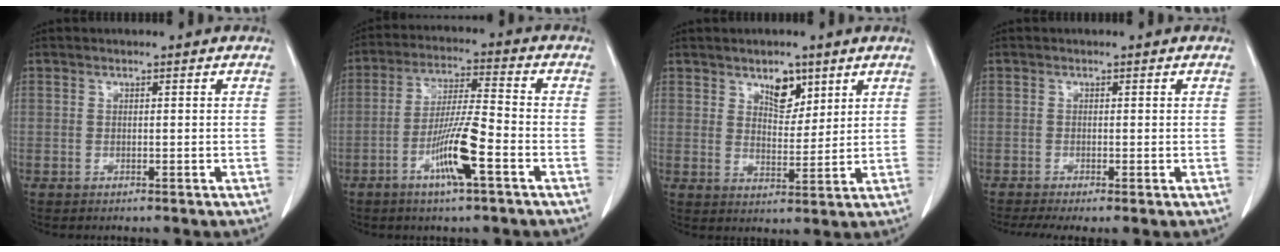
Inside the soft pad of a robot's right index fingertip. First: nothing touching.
{"total": 9.6, "force": [-4.1, 0.4, 8.7], "torque": [-0.166, -0.005, -0.078]}
{"total": 5.0, "force": [3.2, 2.6, 2.9], "torque": [-0.042, -0.004, 0.055]}
{"total": 3.7, "force": [-2.4, 0.6, 2.7], "torque": [-0.048, -0.013, -0.042]}